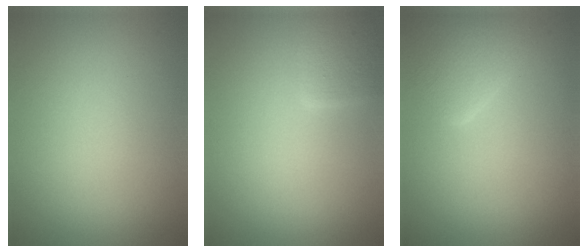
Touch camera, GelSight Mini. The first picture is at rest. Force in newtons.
{"total": 2.1, "press": 2.1, "slide": 0.1}
{"total": 2.8, "press": 2.8, "slide": 0.1}